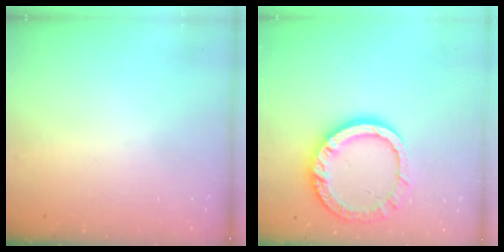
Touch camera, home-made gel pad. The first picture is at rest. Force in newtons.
{"total": 14.0, "press": 14.0, "slide": 1.2}